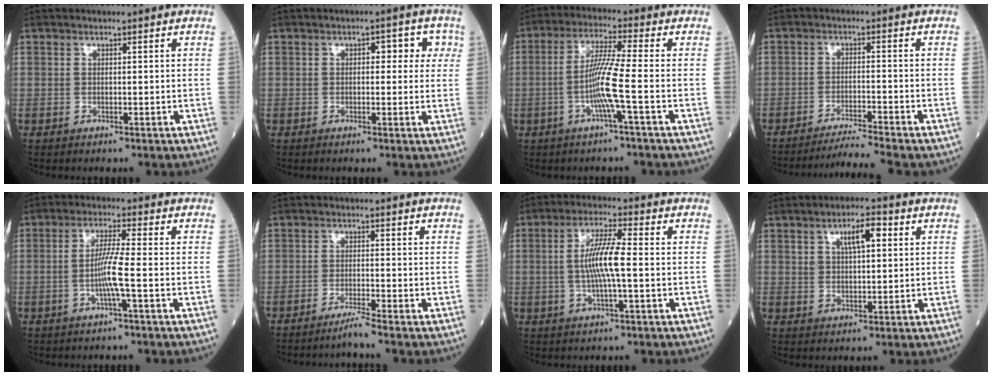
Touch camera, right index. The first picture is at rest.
{"total": 4.4, "force": [1.2, 2.4, 3.5], "torque": [-0.032, 0.019, 0.011]}
{"total": 7.2, "force": [-2.1, -1.2, 6.8], "torque": [-0.137, 0.001, -0.041]}
{"total": 5.9, "force": [-5.3, -2.1, 1.6], "torque": [-0.026, -0.017, -0.089]}
{"total": 4.9, "force": [-1.4, -0.8, 4.7], "torque": [-0.097, 0.000, -0.026]}
{"total": 2.3, "force": [-1.9, -0.9, 0.9], "torque": [-0.016, -0.004, -0.036]}
{"total": 7.4, "force": [-0.3, 0.5, 7.3], "torque": [-0.144, 0.003, -0.010]}
{"total": 5.5, "force": [2.2, 2.0, 4.6], "torque": [-0.080, 0.014, 0.041]}